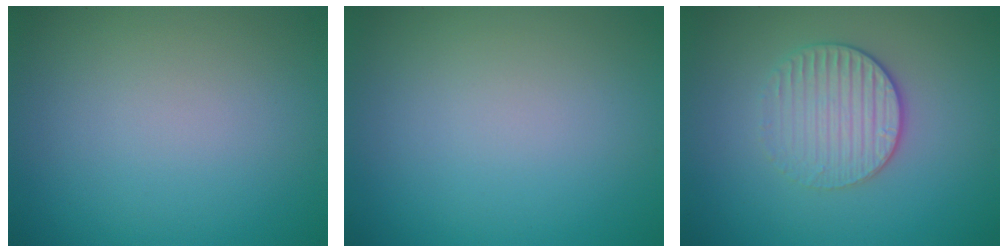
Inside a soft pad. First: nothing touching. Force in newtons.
{"total": 0.0}
{"total": 3.0, "press": 2.7, "slide": 1.3}